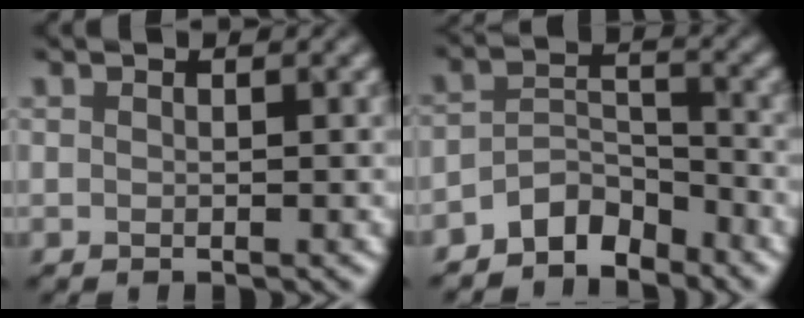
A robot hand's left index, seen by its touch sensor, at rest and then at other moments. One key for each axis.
{"total": 4.2, "fx": -4.0, "fy": 1.2, "fz": 0.7, "tx": -0.015, "ty": 0.006, "tz": -0.064}